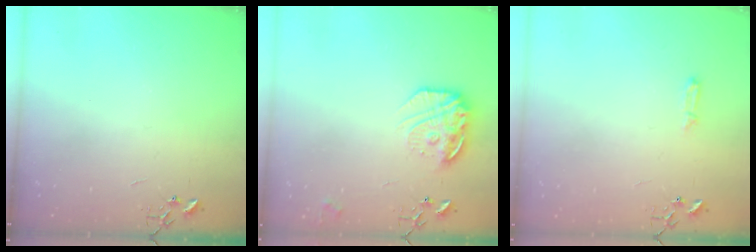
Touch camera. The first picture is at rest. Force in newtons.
{"total": 16.4, "press": 16.3, "slide": 1.3}
{"total": 4.8, "press": 4.8, "slide": 0.5}